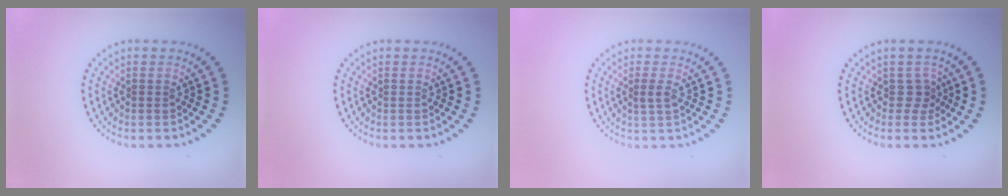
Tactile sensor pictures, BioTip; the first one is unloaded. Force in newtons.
{"total": 0.0}
{"total": 1.1, "press": 1.0, "slide": 0.4}
{"total": 1.6, "press": 1.1, "slide": 1.2}